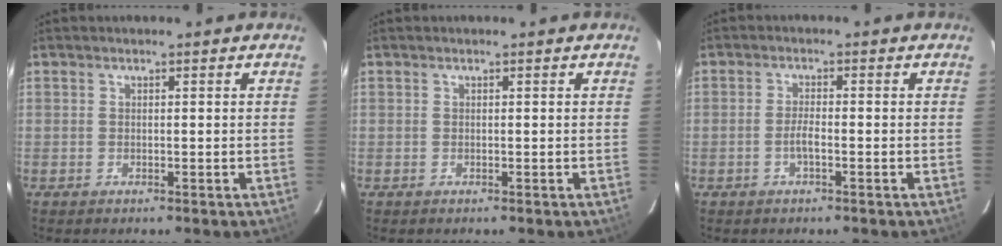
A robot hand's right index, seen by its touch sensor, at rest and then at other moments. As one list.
[{"total": 0.0}, {"total": 2.1, "force": [-1.0, 0.4, 1.8], "torque": [-0.039, 0.001, -0.019]}]